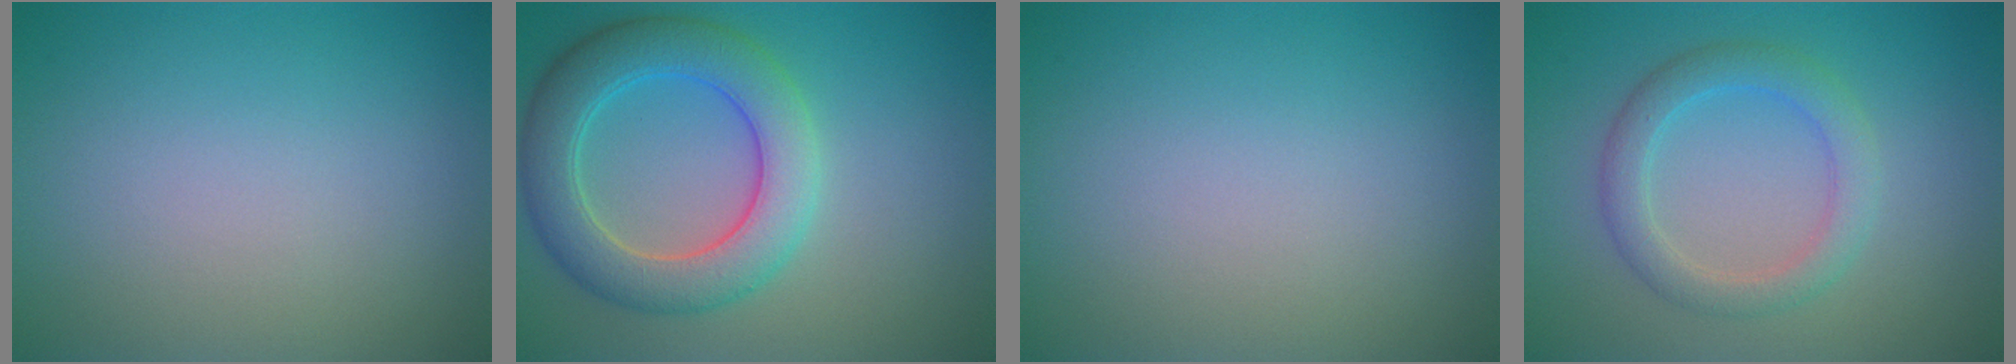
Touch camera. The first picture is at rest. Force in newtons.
{"total": 6.6, "press": 6.6, "slide": 0.2}
{"total": 0.0}
{"total": 3.2, "press": 3.2, "slide": 0.1}